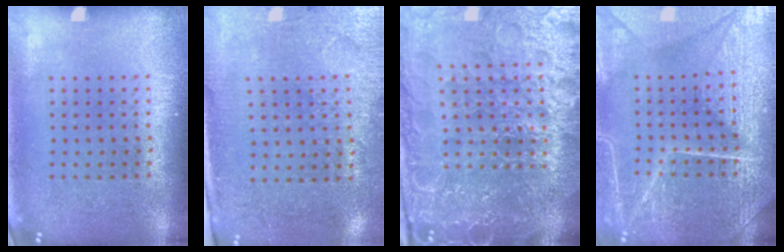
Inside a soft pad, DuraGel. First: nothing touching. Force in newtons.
{"total": 2.8, "press": 2.6, "slide": 1.1}
{"total": 5.9, "press": 5.3, "slide": 2.6}
{"total": 5.5, "press": 5.5, "slide": 0.6}